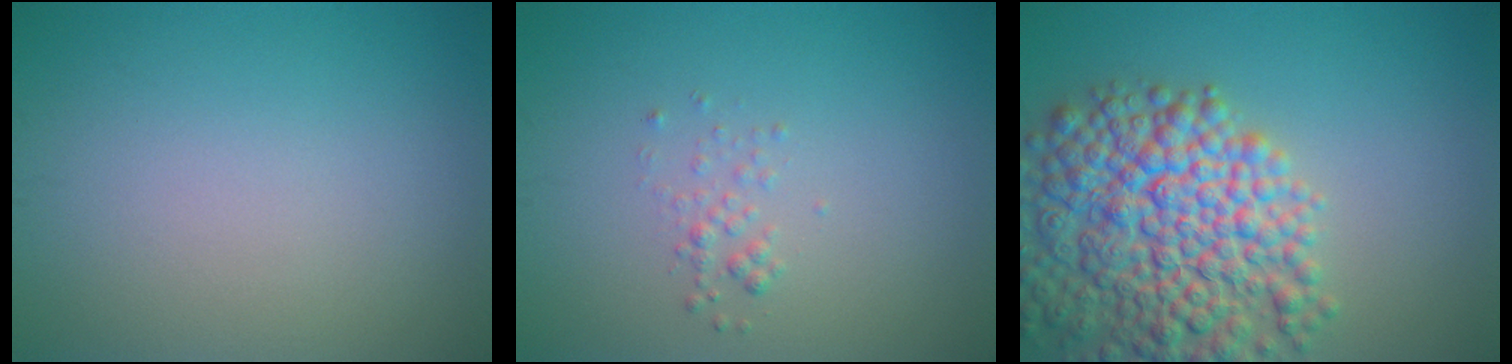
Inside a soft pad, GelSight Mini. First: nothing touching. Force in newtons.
{"total": 1.0, "press": 1.0, "slide": 0.1}
{"total": 10.3, "press": 10.3, "slide": 0.5}